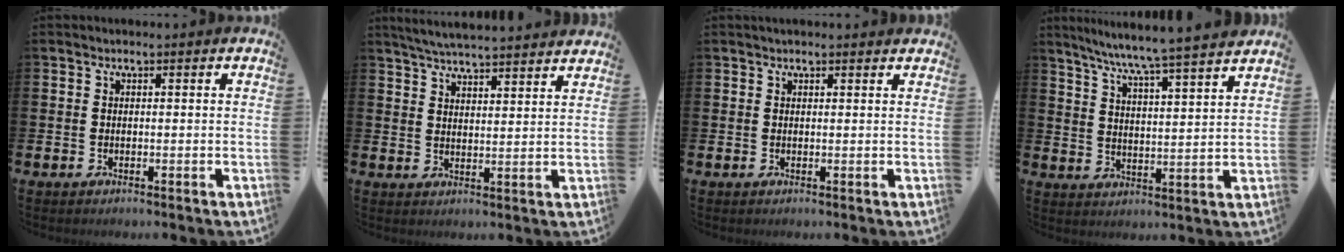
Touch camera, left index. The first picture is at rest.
{"total": 5.0, "force": [4.9, -0.2, 0.7], "torque": [-0.032, -0.025, 0.089]}
{"total": 0.9, "force": [0.9, 0.1, 0.3], "torque": [0.004, -0.001, 0.014]}
{"total": 6.8, "force": [6.4, -0.9, 2.1], "torque": [-0.063, -0.051, 0.108]}